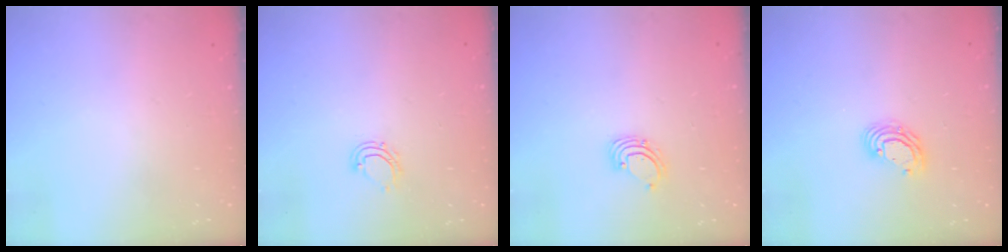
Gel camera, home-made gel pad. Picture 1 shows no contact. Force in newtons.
{"total": 6.0, "press": 5.9, "slide": 1.0}
{"total": 2.3, "press": 2.3, "slide": 0.2}
{"total": 7.0, "press": 7.0, "slide": 0.8}